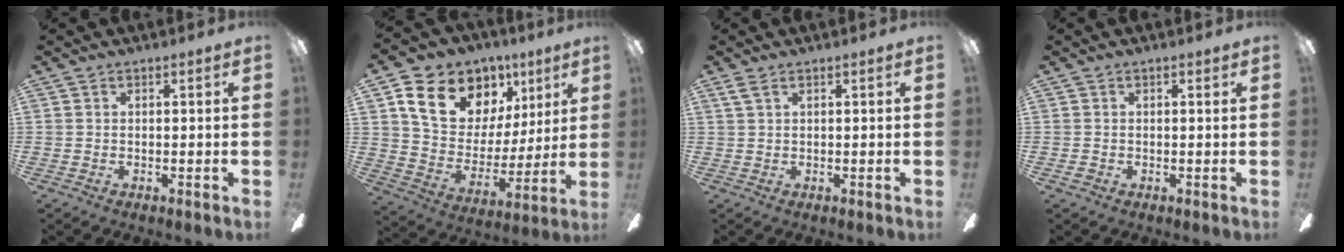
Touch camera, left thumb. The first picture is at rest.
{"total": 17.5, "force": [10.4, 12.0, 7.5], "torque": [-0.125, -0.050, 0.196]}
{"total": 1.8, "force": [1.0, 0.6, 1.5], "torque": [-0.032, 0.003, 0.017]}
{"total": 0.5, "force": [0.0, 0.5, 0.2], "torque": [-0.004, 0.006, -0.002]}